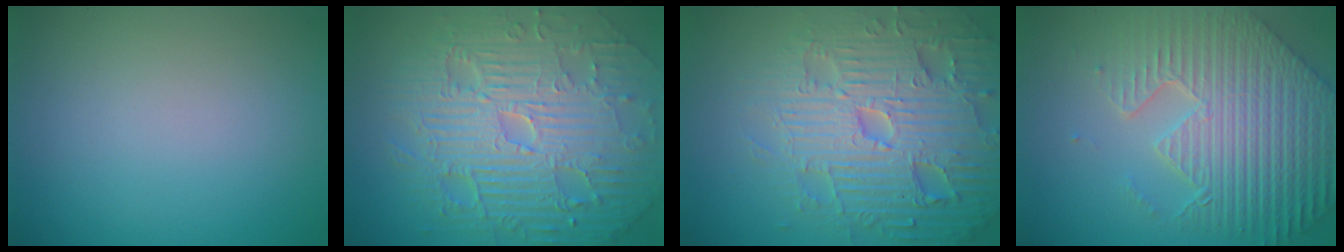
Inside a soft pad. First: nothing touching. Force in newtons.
{"total": 11.4, "press": 7.4, "slide": 8.8}
{"total": 7.8, "press": 7.6, "slide": 1.9}
{"total": 9.3, "press": 6.6, "slide": 6.5}